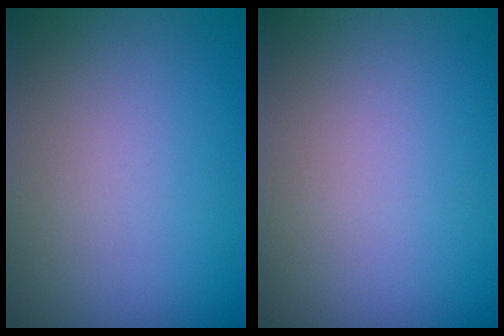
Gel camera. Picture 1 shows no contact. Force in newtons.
{"total": 0.0}